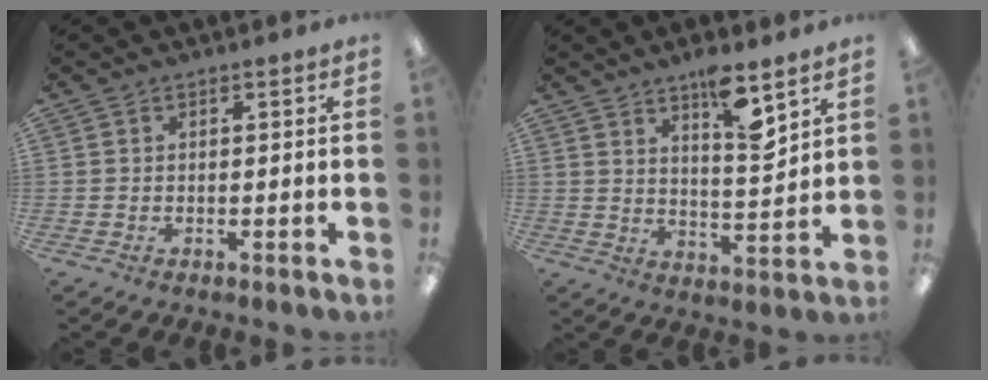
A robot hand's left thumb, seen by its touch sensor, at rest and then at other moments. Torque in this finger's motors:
{"motor_torque": [1.43, 0.73, 1.23, -0.54, 0.08]}